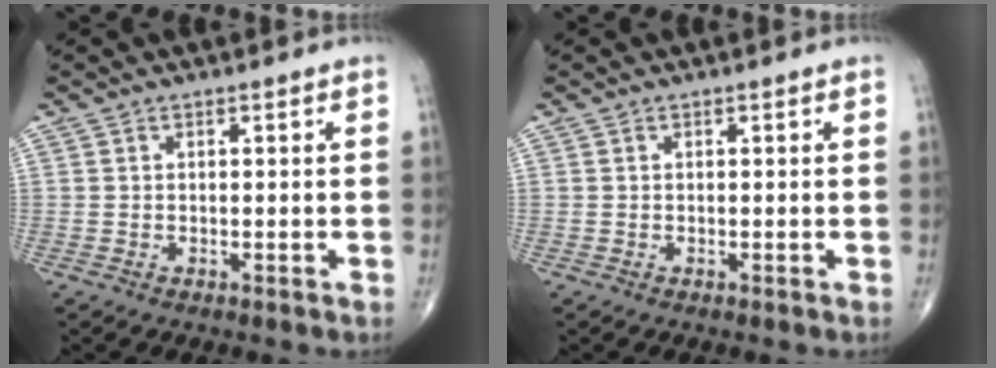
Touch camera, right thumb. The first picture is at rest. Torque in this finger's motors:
{"motor_torque": [0.00, 0.00, 0.00, 0.00, 0.00]}